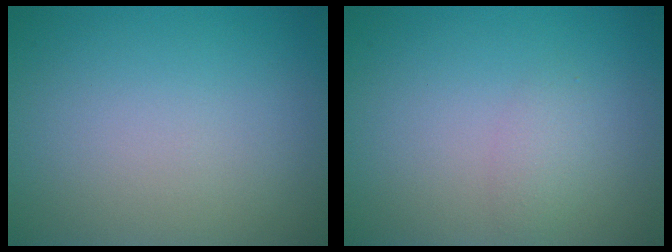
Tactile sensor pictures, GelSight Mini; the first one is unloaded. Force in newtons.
{"total": 1.2, "press": 1.2, "slide": 0.1}